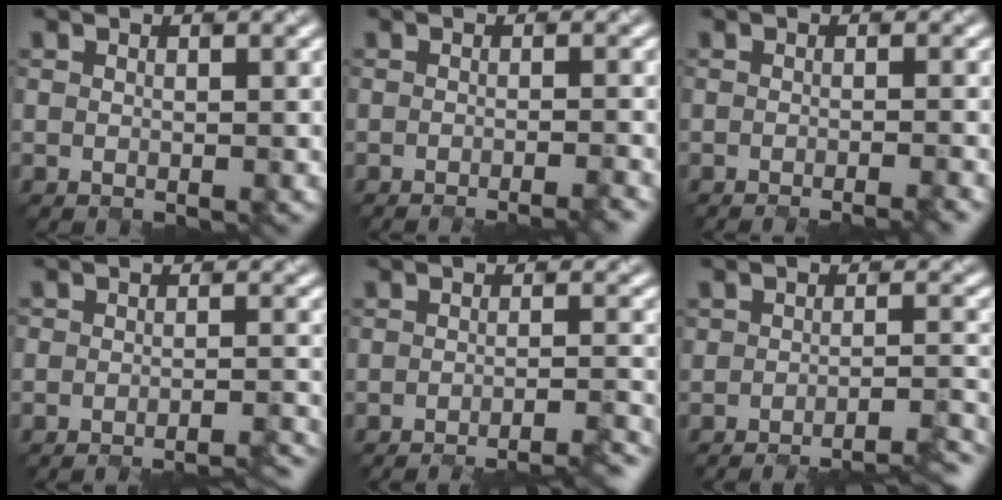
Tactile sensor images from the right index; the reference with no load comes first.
{"total": 3.5, "force": [-1.9, 1.0, 2.8], "torque": [-0.004, -0.001, -0.017]}
{"total": 3.2, "force": [-1.5, 1.0, 2.6], "torque": [-0.001, 0.000, -0.018]}
{"total": 5.0, "force": [-4.4, 0.9, 2.2], "torque": [-0.011, 0.011, -0.047]}
{"total": 6.5, "force": [-4.9, 1.4, 4.0], "torque": [-0.037, 0.003, -0.054]}
{"total": 7.3, "force": [-6.1, 1.5, 3.8], "torque": [-0.038, 0.007, -0.067]}